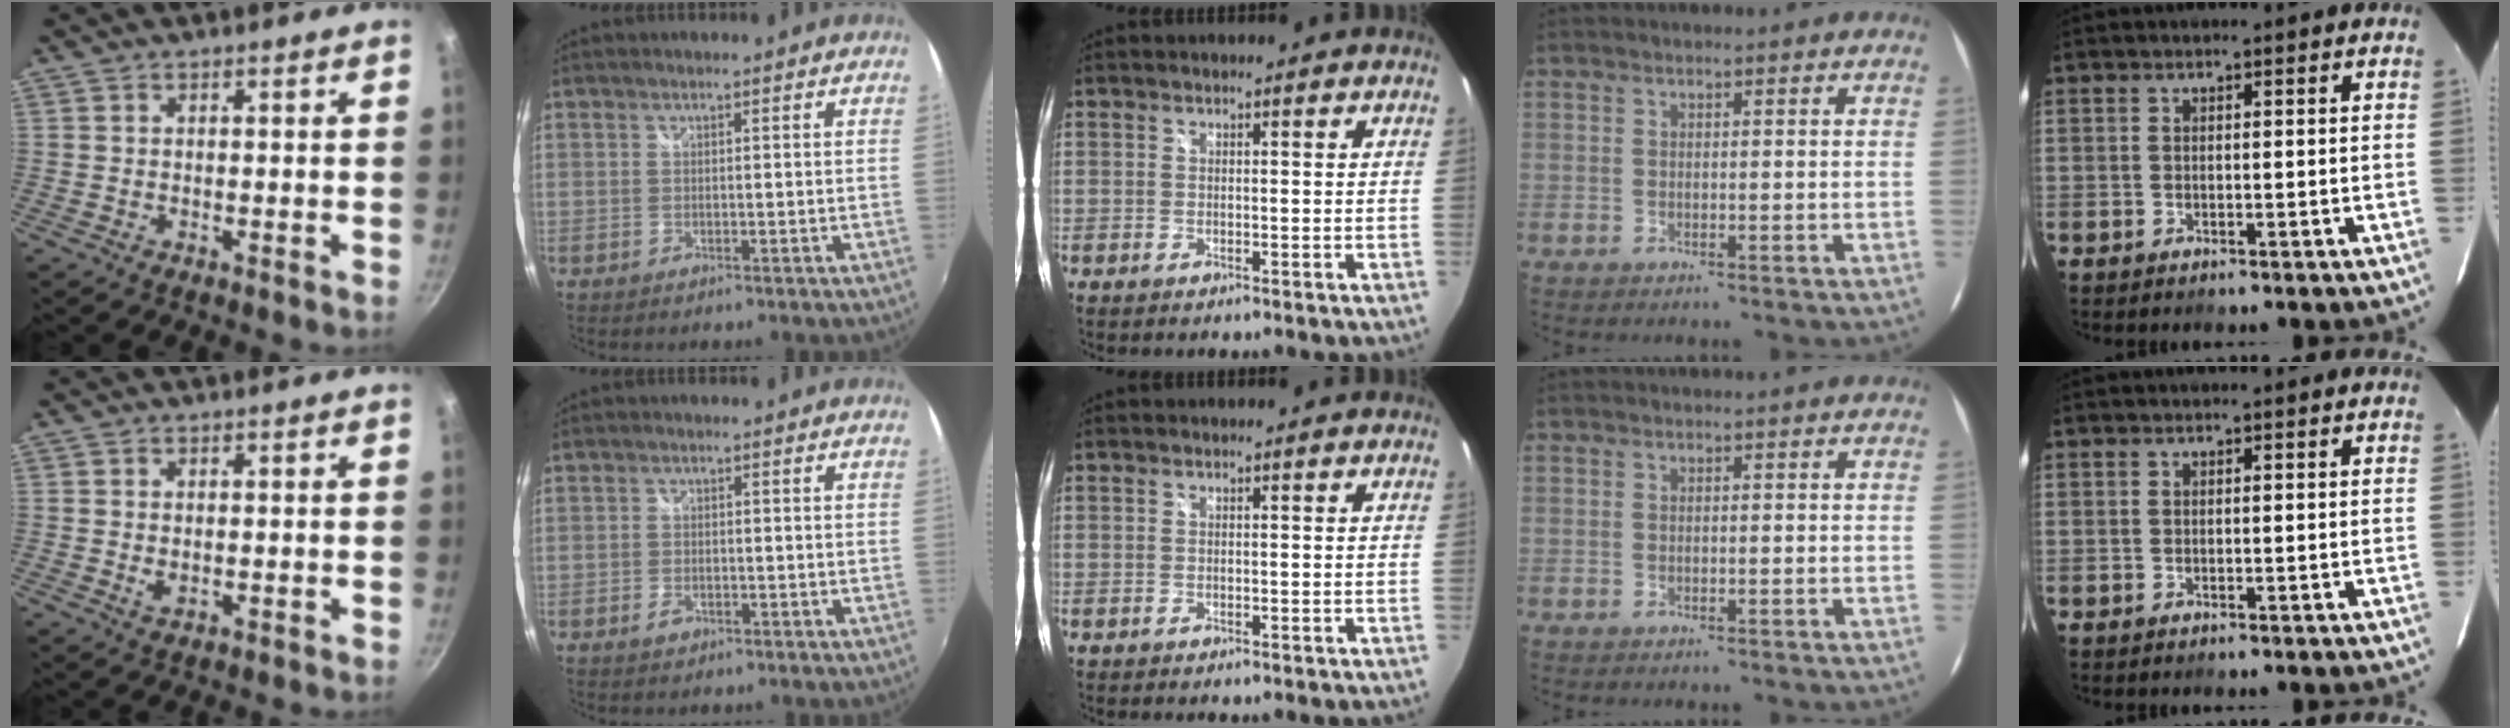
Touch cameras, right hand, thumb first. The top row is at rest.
{"thumb": {"total": 2.0, "force": [-0.1, 1.3, 1.6], "torque": [-0.028, -0.002, 0.001]}, "index": {"total": 2.2, "force": [-1.3, 1.4, 1.0], "torque": [-0.021, 0.000, -0.023]}}